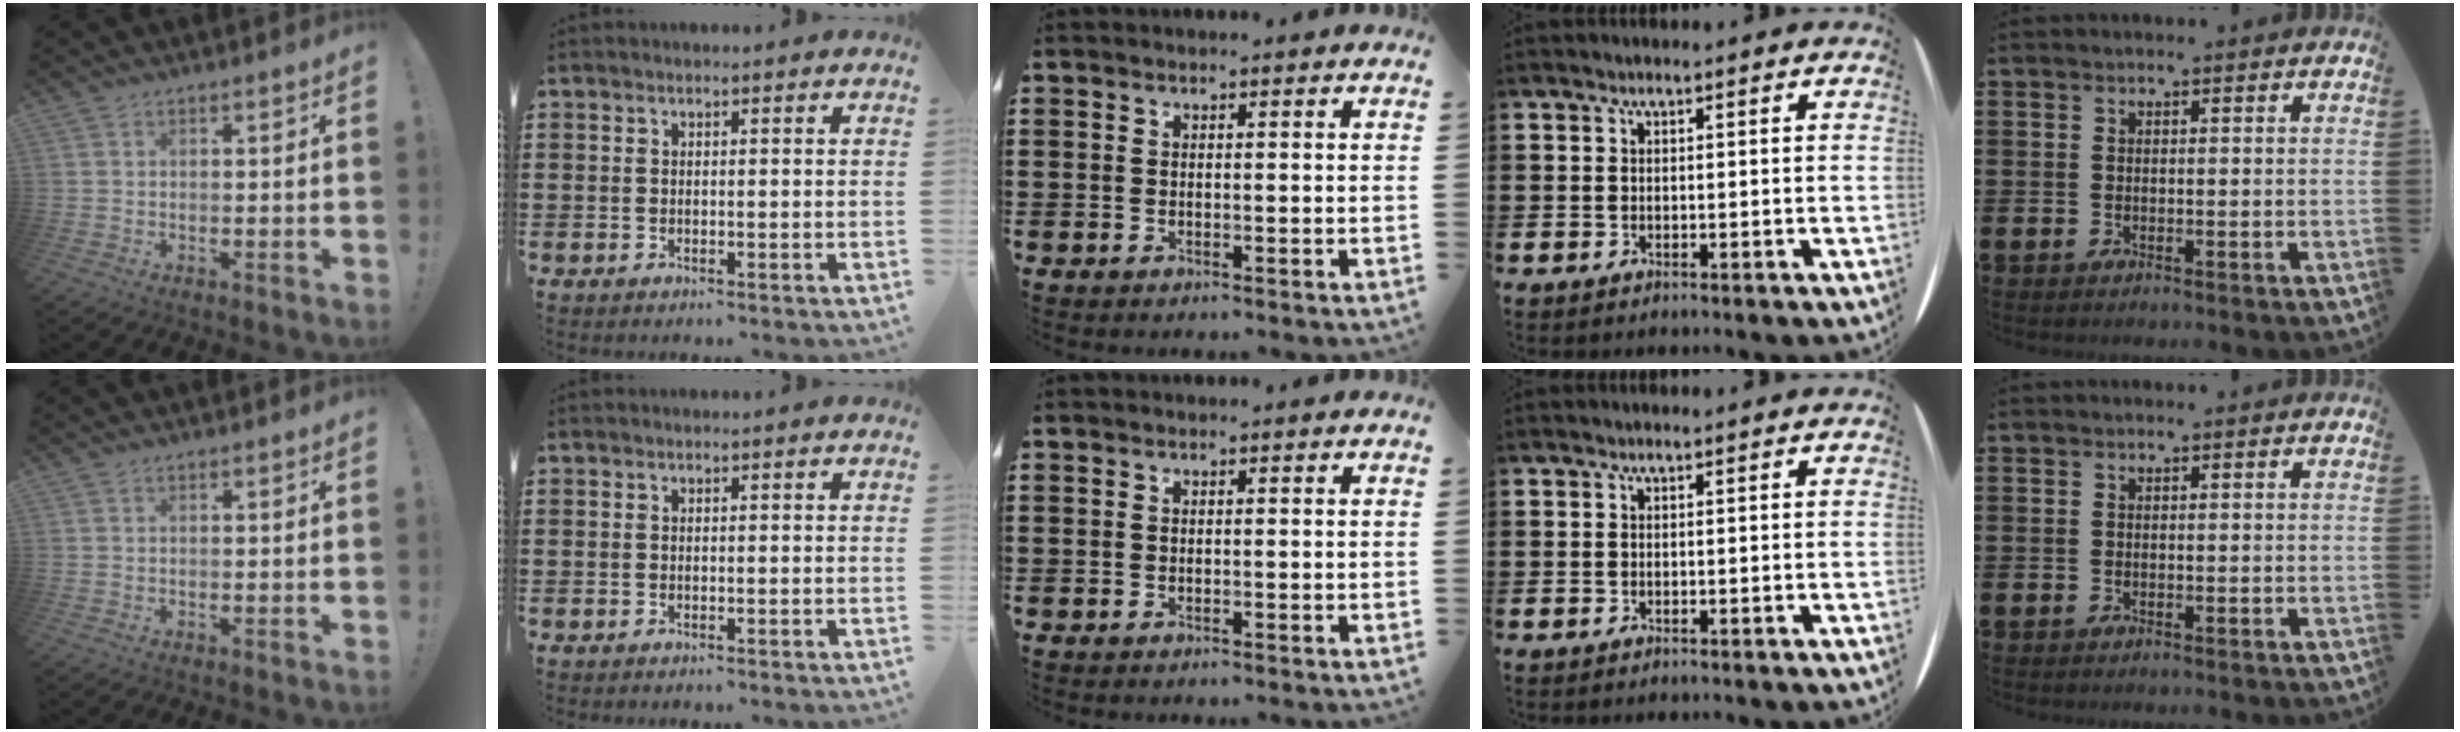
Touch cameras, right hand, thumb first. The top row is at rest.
{}